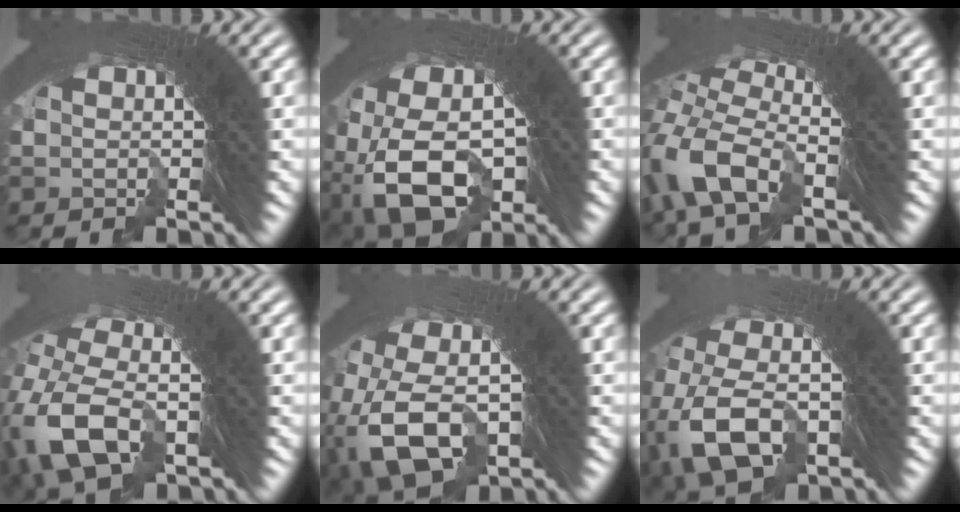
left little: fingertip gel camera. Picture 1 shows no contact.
{"total": 12.1, "force": [-4.9, 9.0, 6.4], "torque": [-0.143, -0.056, -0.064]}
{"total": 3.7, "force": [-2.5, 2.0, 1.9], "torque": [-0.055, -0.031, -0.038]}
{"total": 6.8, "force": [-4.4, 4.7, 2.4], "torque": [-0.102, -0.057, -0.054]}
{"total": 9.4, "force": [-4.3, 7.2, 4.3], "torque": [-0.127, -0.052, -0.053]}
{"total": 7.9, "force": [-5.4, 5.4, 2.1], "torque": [-0.100, -0.067, -0.062]}